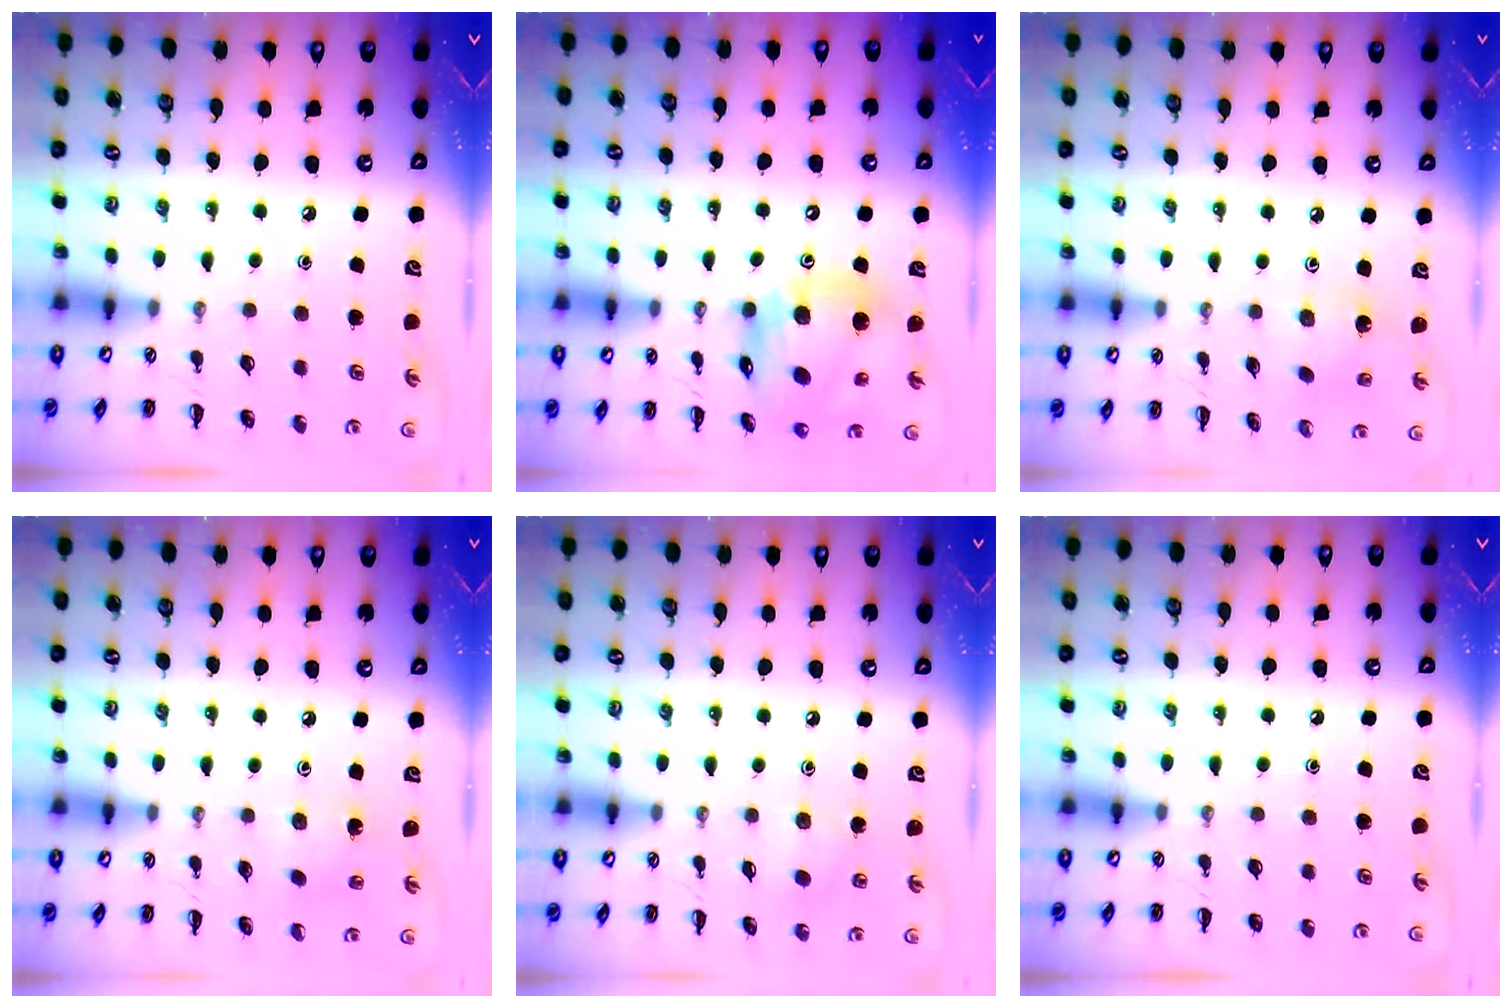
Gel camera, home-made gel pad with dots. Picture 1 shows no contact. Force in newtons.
{"total": 15.1, "press": 14.7, "slide": 3.6}
{"total": 1.4, "press": 1.3, "slide": 0.6}
{"total": 2.4, "press": 2.2, "slide": 0.7}
{"total": 2.3, "press": 2.2, "slide": 0.8}
{"total": 0.0}